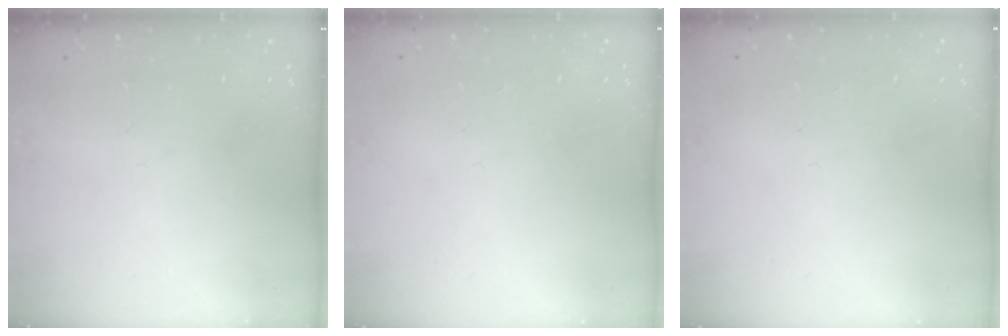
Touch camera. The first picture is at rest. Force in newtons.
{"total": 2.2, "press": 2.2, "slide": 0.1}
{"total": 2.2, "press": 2.2, "slide": 0.1}